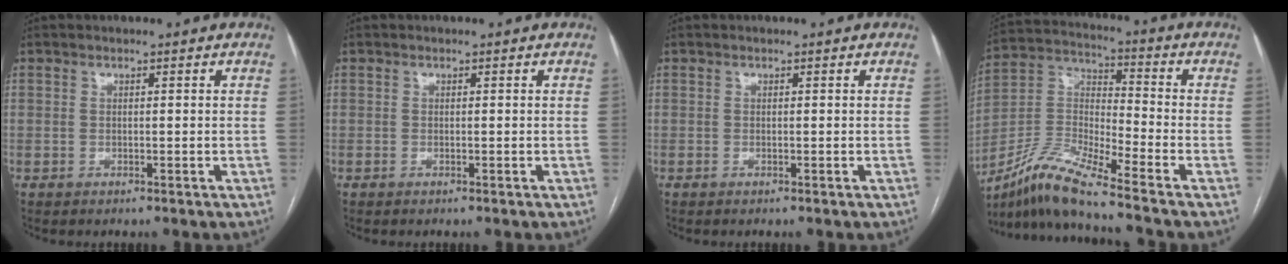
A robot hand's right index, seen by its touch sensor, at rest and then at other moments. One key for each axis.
{"total": 0.0}
{"total": 0.0}
{"total": 11.9, "fx": -10.1, "fy": -0.7, "fz": 6.2, "tx": -0.135, "ty": 0.003, "tz": -0.194}